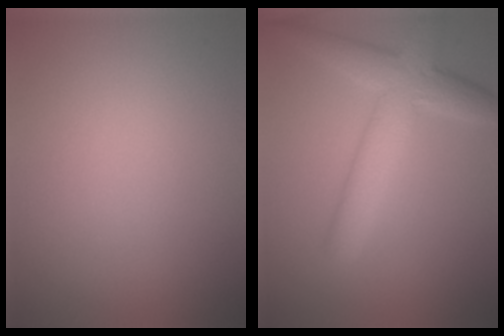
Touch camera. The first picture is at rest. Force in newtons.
{"total": 5.1, "press": 5.1, "slide": 0.1}